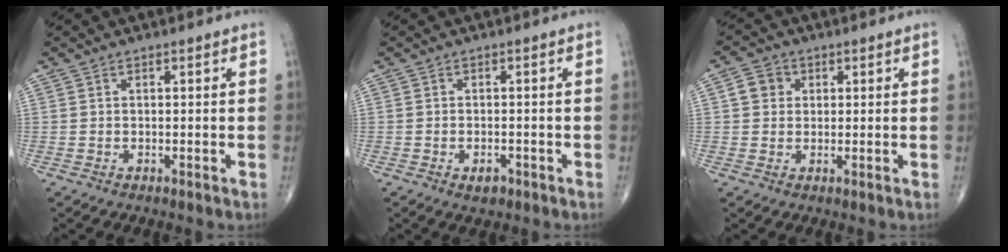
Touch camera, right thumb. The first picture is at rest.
{"total": 2.4, "force": [-1.4, 1.3, 1.5], "torque": [-0.017, 0.003, -0.017]}
{"total": 4.0, "force": [0.9, 3.5, 1.6], "torque": [-0.014, 0.005, 0.010]}